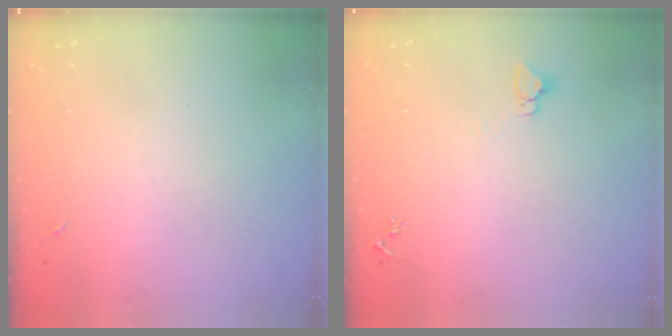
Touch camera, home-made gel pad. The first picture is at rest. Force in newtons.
{"total": 2.9, "press": 2.9, "slide": 0.1}